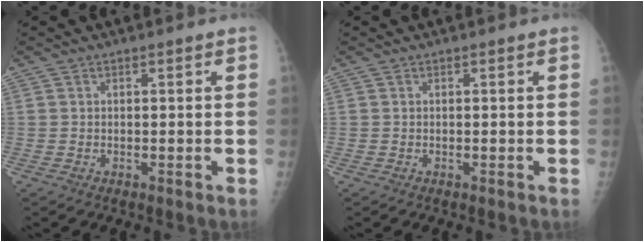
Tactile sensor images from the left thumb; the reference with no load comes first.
{"total": 0.0}